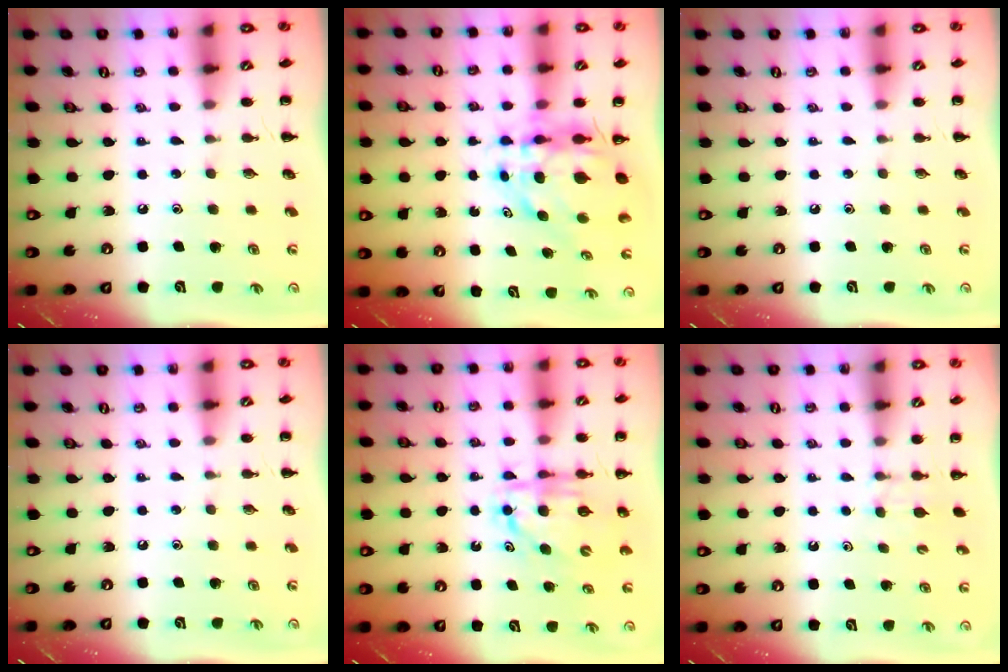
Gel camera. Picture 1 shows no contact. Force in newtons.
{"total": 7.6, "press": 7.1, "slide": 2.7}
{"total": 0.0}
{"total": 0.0}
{"total": 6.3, "press": 6.2, "slide": 0.9}
{"total": 2.9, "press": 2.7, "slide": 1.1}